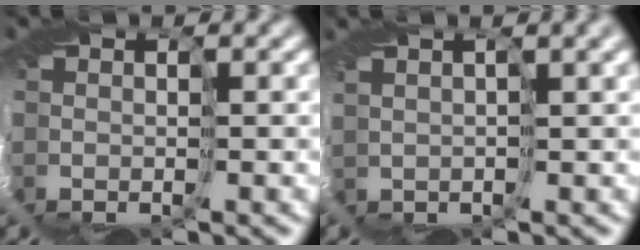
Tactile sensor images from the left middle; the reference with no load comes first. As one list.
[{"total": 2.1, "force": [1.6, -1.4, 0.3], "torque": [-0.001, 0.014, 0.021]}]